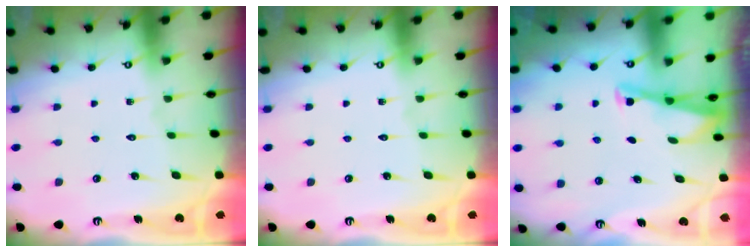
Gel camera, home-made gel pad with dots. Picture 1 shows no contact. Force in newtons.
{"total": 0.0}
{"total": 2.7, "press": 2.7, "slide": 0.2}